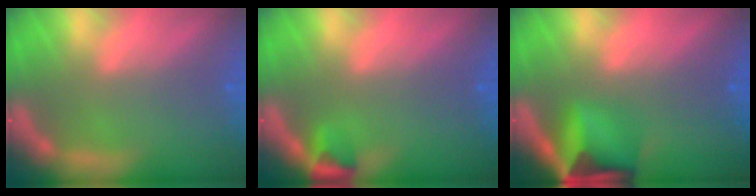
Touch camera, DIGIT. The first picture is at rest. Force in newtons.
{"total": 1.9}
{"total": 7.4}